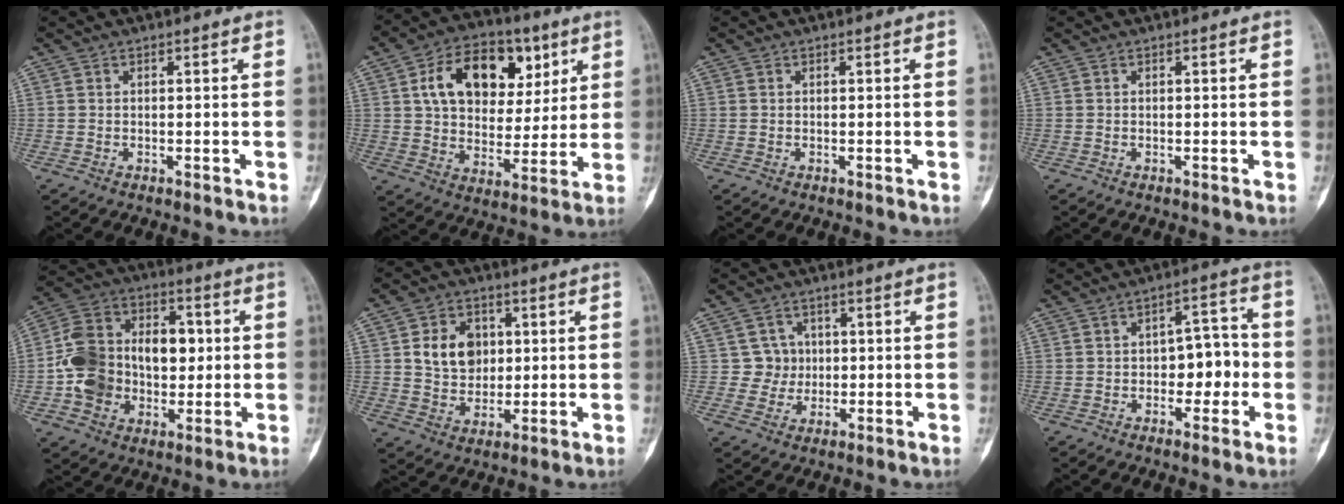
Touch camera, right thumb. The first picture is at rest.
{"total": 18.1, "force": [6.5, 12.1, 11.7], "torque": [-0.151, -0.005, 0.107]}
{"total": 0.0}
{"total": 0.0}
{"total": 18.3, "force": [-0.2, 13.5, 12.3], "torque": [-0.179, 0.036, 0.000]}
{"total": 9.8, "force": [2.0, 7.8, 5.6], "torque": [-0.056, -0.006, 0.039]}
{"total": 4.5, "force": [0.5, 4.5, 0.2], "torque": [0.030, 0.008, 0.004]}
{"total": 6.9, "force": [-1.4, 4.5, 5.1], "torque": [-0.037, 0.032, -0.028]}